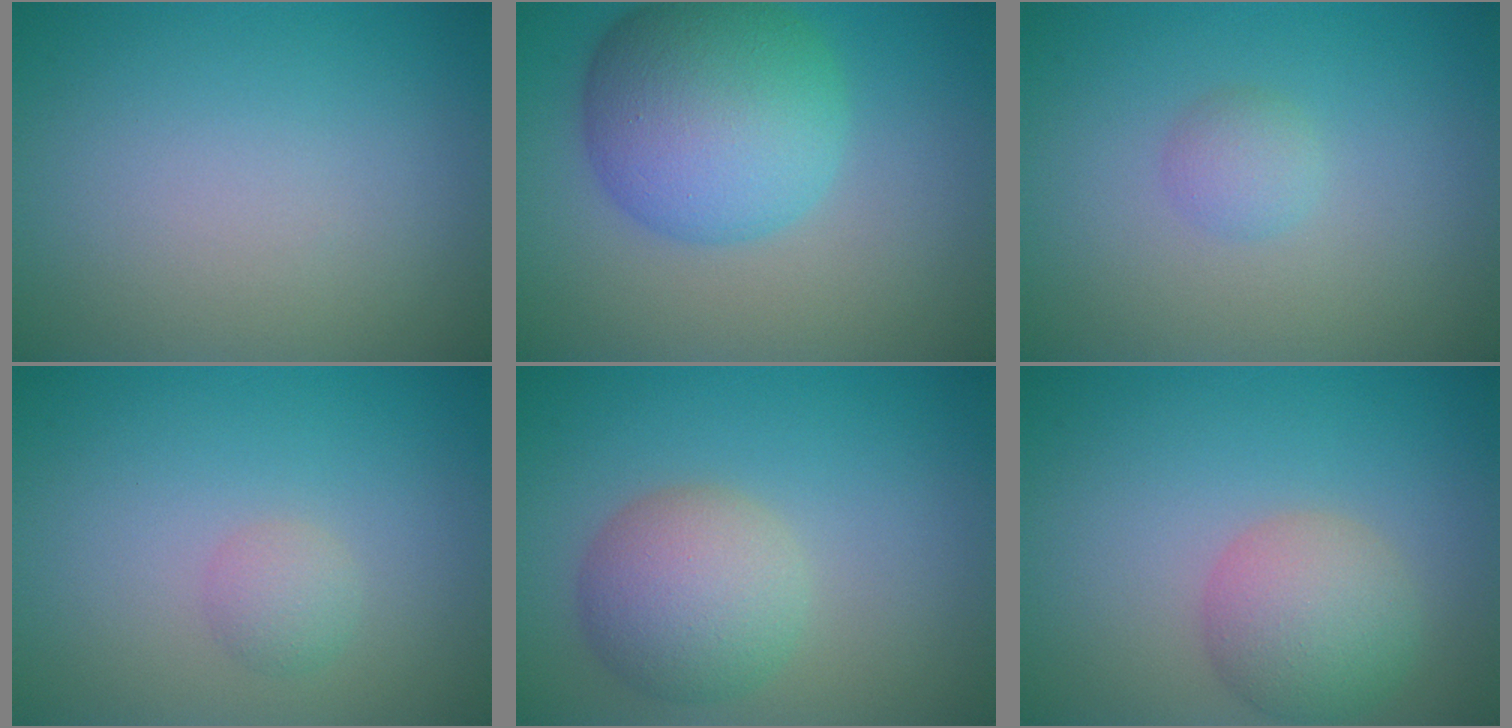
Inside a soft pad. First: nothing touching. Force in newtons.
{"total": 9.0, "press": 9.0, "slide": 0.2}
{"total": 1.4, "press": 1.4, "slide": 0.0}
{"total": 1.4, "press": 1.4, "slide": 0.0}
{"total": 5.0, "press": 5.0, "slide": 0.3}
{"total": 4.4, "press": 4.4, "slide": 0.3}